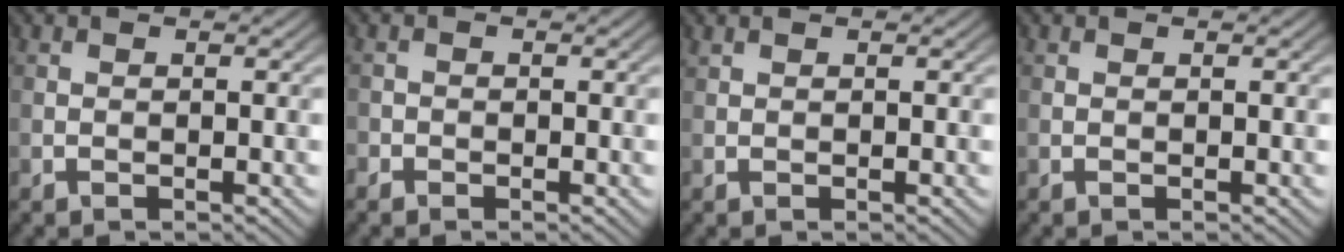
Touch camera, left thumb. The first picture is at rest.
{"total": 1.2, "force": [-0.8, 0.9, 0.1], "torque": [0.000, -0.002, -0.019]}
{"total": 0.6, "force": [0.5, 0.1, 0.1], "torque": [-0.005, 0.004, 0.013]}
{"total": 0.0}